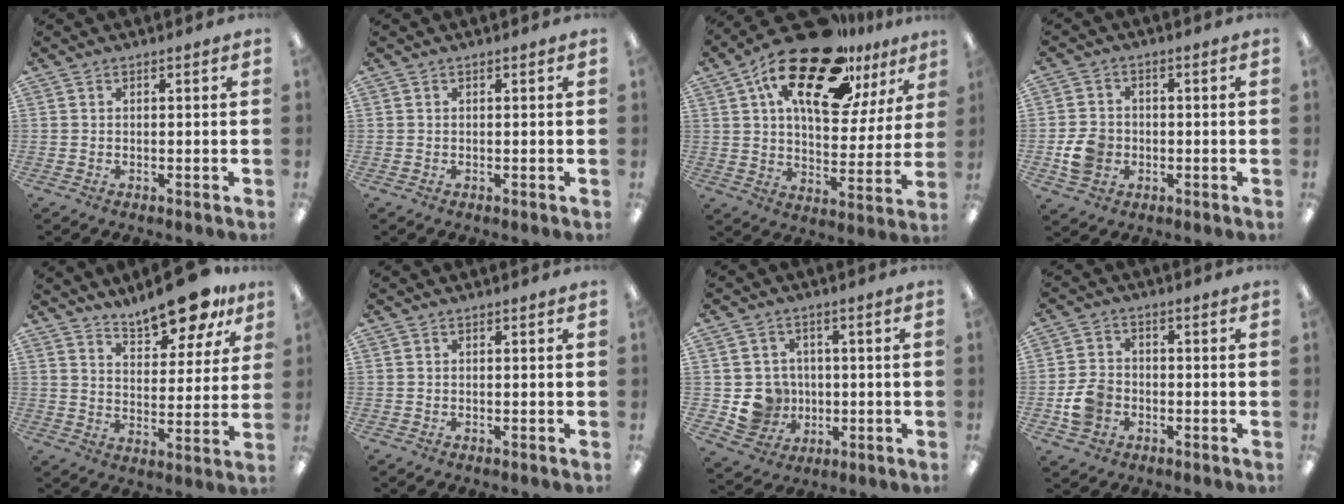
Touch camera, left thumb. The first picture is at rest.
{"total": 0.0}
{"total": 22.7, "force": [13.9, 9.5, 15.2], "torque": [-0.251, -0.067, 0.234]}
{"total": 6.9, "force": [-1.7, 5.8, 3.3], "torque": [-0.051, 0.008, -0.029]}
{"total": 13.0, "force": [11.1, 3.9, 5.5], "torque": [-0.072, -0.080, 0.196]}
{"total": 0.0}
{"total": 8.0, "force": [-0.3, 7.8, 1.4], "torque": [-0.045, 0.006, 0.007]}
{"total": 7.0, "force": [-2.2, 5.7, 3.4], "torque": [-0.067, 0.012, -0.040]}